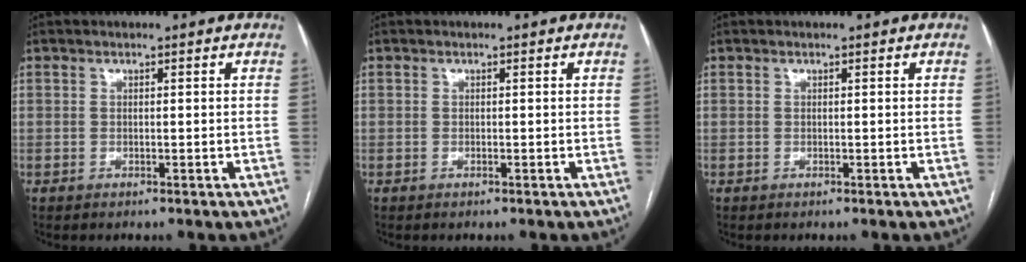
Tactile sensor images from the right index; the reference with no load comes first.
{"total": 0.0}
{"total": 0.0}